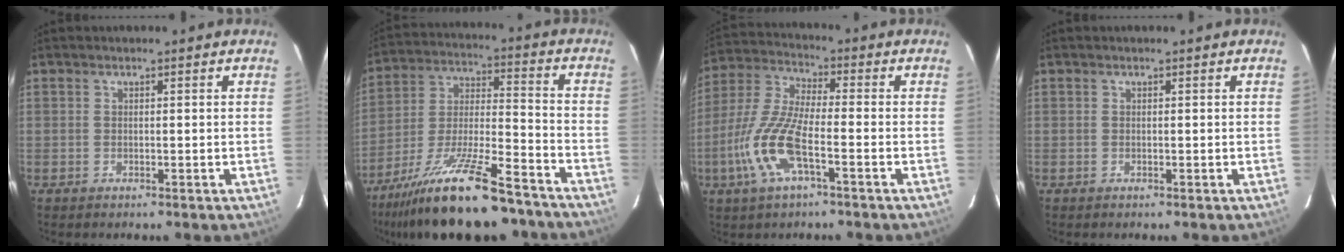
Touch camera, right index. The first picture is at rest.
{"total": 22.0, "force": [-16.8, 4.7, 13.4], "torque": [-0.251, -0.027, -0.269]}
{"total": 12.7, "force": [-4.8, 3.5, 11.2], "torque": [-0.250, -0.004, -0.100]}
{"total": 0.0}